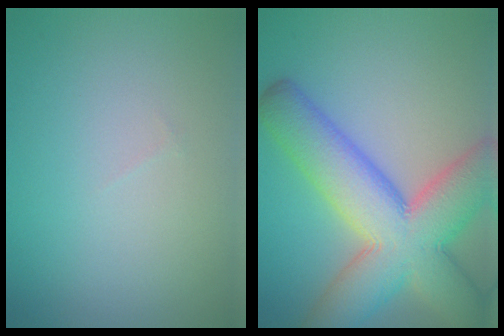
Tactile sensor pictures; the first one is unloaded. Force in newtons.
{"total": 12.0, "press": 12.0, "slide": 0.7}